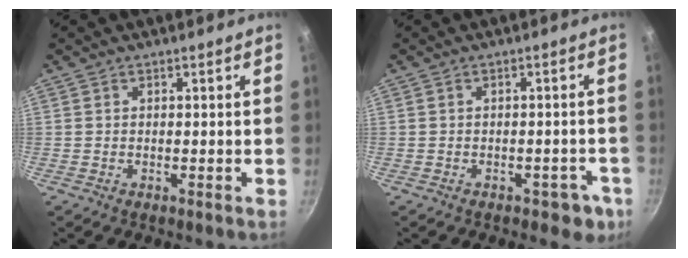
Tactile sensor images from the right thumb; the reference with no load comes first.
{"total": 4.5, "force": [-2.1, 2.9, 2.7], "torque": [-0.002, 0.025, -0.008]}